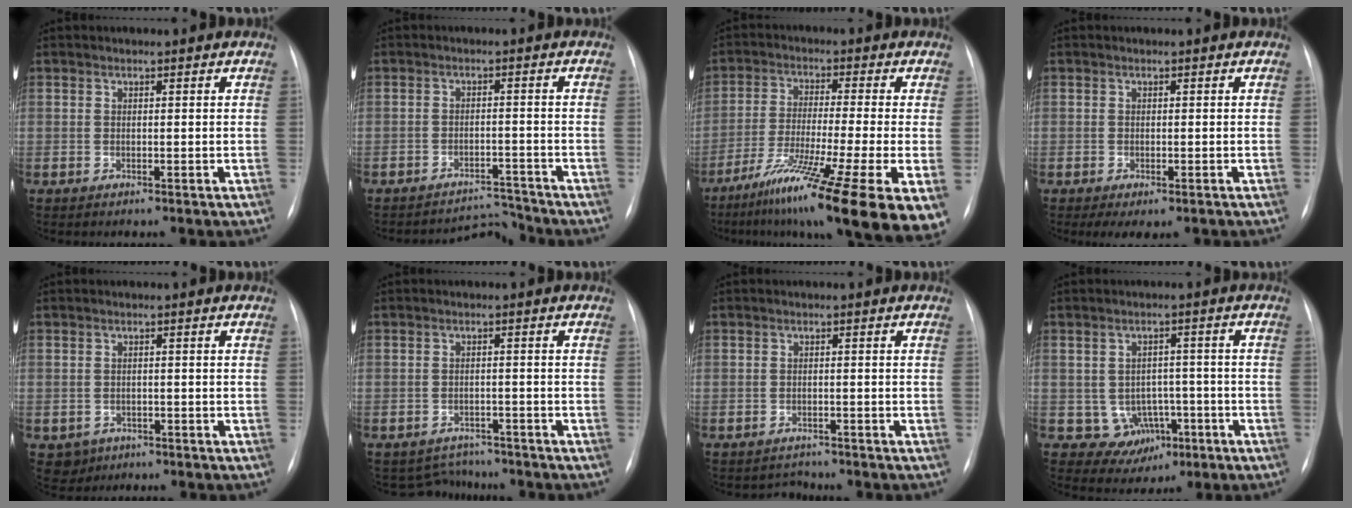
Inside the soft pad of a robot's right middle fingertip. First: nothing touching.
{"total": 4.3, "force": [-4.0, -0.1, -1.8], "torque": [0.035, 0.014, -0.058]}
{"total": 19.6, "force": [-12.0, -0.4, 15.5], "torque": [-0.191, -0.047, -0.200]}
{"total": 2.9, "force": [-1.6, 1.3, 2.1], "torque": [-0.029, -0.004, -0.014]}
{"total": 3.0, "force": [-1.4, 2.6, 0.4], "torque": [-0.006, 0.005, -0.015]}
{"total": 4.5, "force": [-4.1, 1.8, -0.9], "torque": [0.011, 0.016, -0.055]}
{"total": 1.9, "force": [-1.6, 0.8, -0.6], "torque": [0.006, 0.000, -0.023]}
{"total": 6.5, "force": [-2.0, 5.9, 2.1], "torque": [-0.021, 0.019, -0.012]}